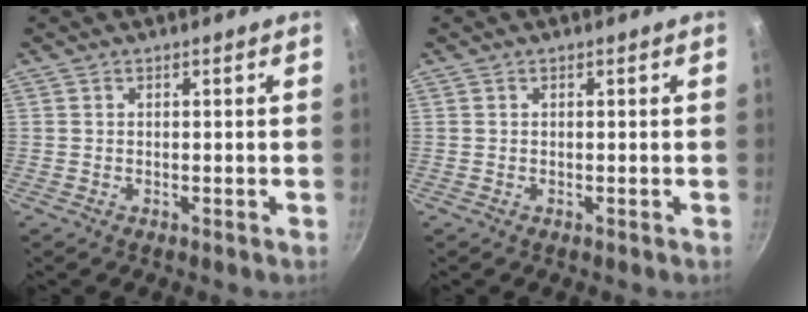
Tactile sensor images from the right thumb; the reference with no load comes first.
{"total": 0.0}